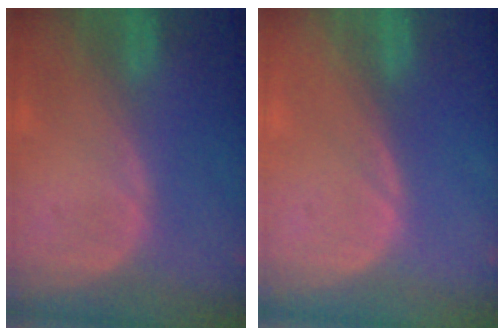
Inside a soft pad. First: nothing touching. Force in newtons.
{"total": 0.0}